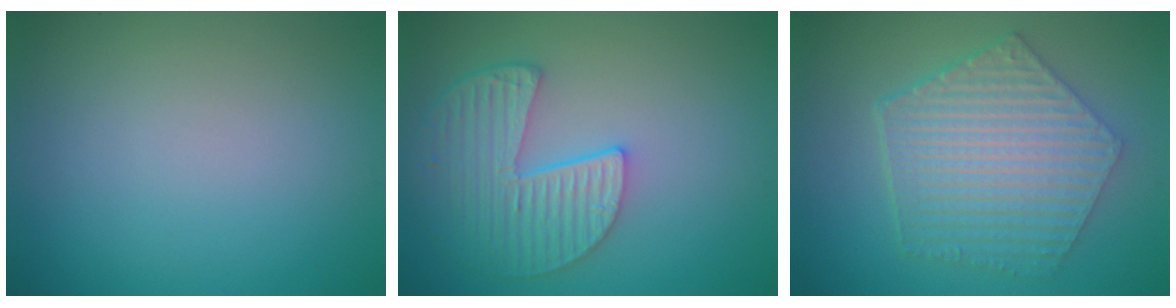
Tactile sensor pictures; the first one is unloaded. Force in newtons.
{"total": 5.4, "press": 4.3, "slide": 3.1}
{"total": 6.9, "press": 5.0, "slide": 4.8}